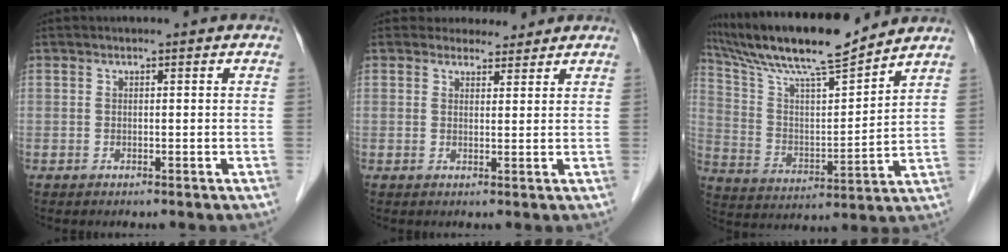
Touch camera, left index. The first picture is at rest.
{"total": 3.2, "force": [2.9, 1.2, -0.1], "torque": [0.003, 0.000, 0.039]}
{"total": 17.3, "force": [15.0, 0.7, 8.5], "torque": [-0.160, 0.009, 0.265]}